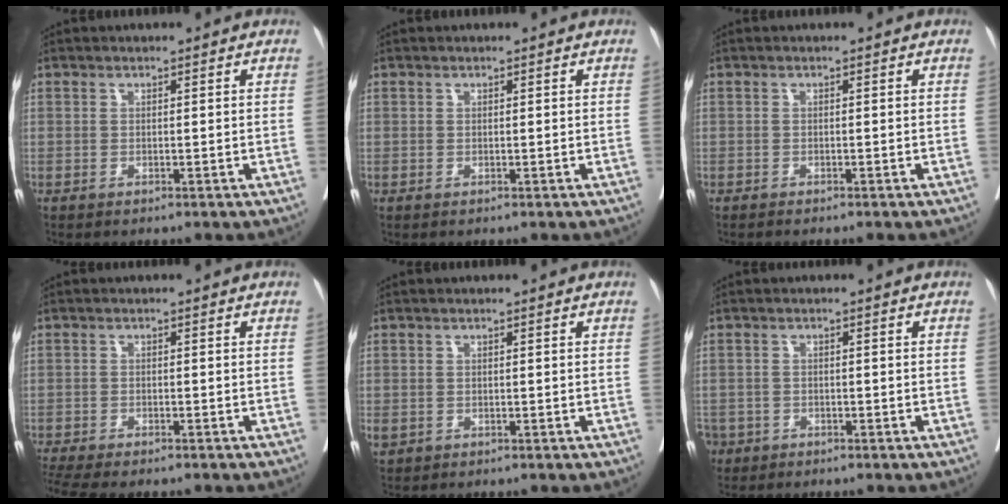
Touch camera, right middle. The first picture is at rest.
{"total": 0.0}
{"total": 1.3, "force": [-1.2, 0.1, 0.6], "torque": [-0.011, -0.002, -0.016]}
{"total": 9.5, "force": [-8.0, 1.9, 4.7], "torque": [-0.083, -0.005, -0.122]}
{"total": 1.3, "force": [-0.4, 1.1, 0.6], "torque": [-0.017, 0.000, -0.001]}
{"total": 5.2, "force": [-3.2, 3.9, 1.0], "torque": [-0.035, 0.001, -0.058]}